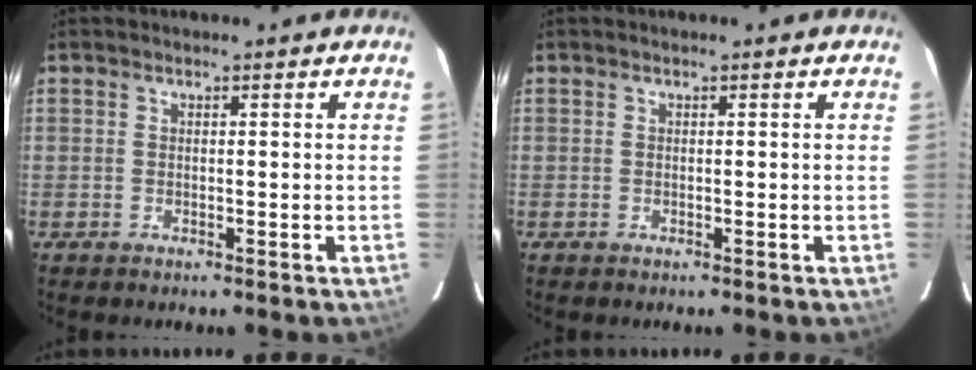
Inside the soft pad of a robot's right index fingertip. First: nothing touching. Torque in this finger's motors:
{"motor_torque": [0.00, 0.00, 0.02, 0.01]}